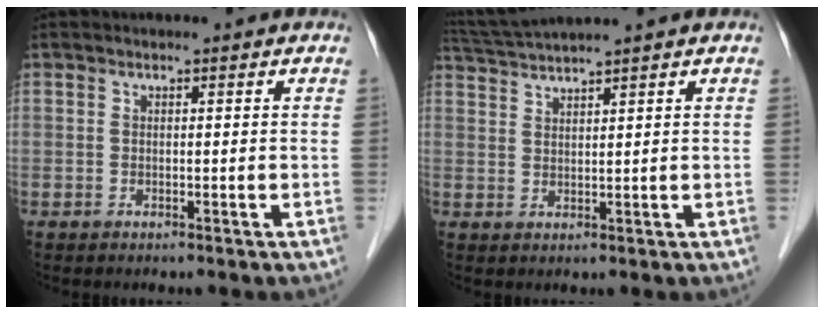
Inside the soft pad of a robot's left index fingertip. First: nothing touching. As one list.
[{"total": 5.3, "force": [4.7, -1.4, 1.8], "torque": [-0.039, 0.016, 0.093]}]